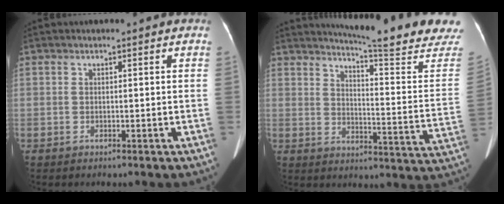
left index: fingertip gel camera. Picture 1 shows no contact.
{"total": 19.6, "force": [17.9, -0.1, 7.9], "torque": [-0.112, -0.097, 0.209]}